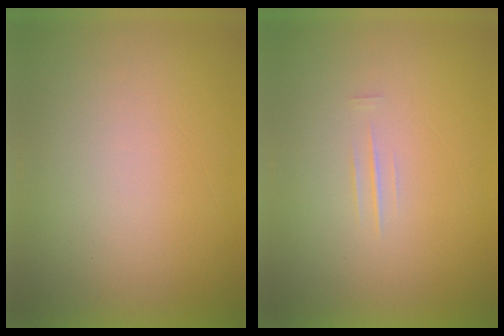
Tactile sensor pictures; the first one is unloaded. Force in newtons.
{"total": 1.3}